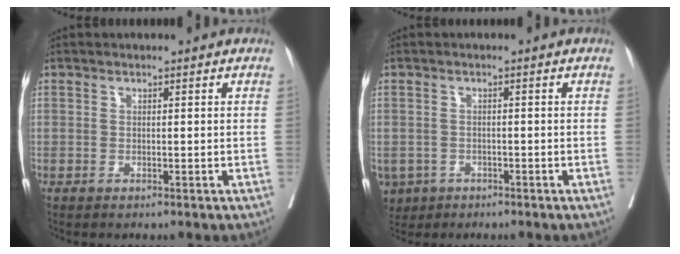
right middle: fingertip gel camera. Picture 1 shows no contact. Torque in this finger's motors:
{"motor_torque": [0.39, -0.32, 1.05, 0.21]}